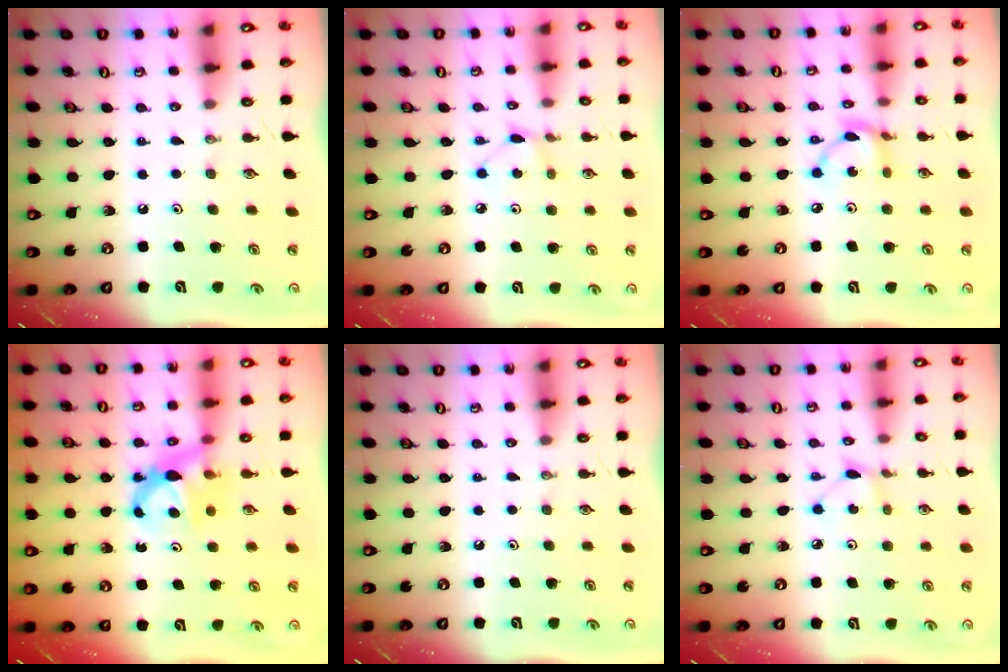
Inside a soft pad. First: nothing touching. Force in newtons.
{"total": 4.1, "press": 4.1, "slide": 0.7}
{"total": 7.4, "press": 7.4, "slide": 0.4}
{"total": 6.4, "press": 6.4, "slide": 0.4}
{"total": 0.0}
{"total": 3.0, "press": 2.9, "slide": 0.4}